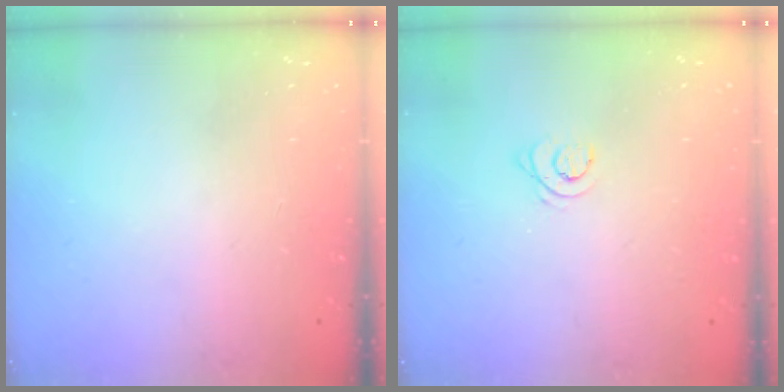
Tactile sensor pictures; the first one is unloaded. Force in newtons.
{"total": 4.0, "press": 3.9, "slide": 0.5}